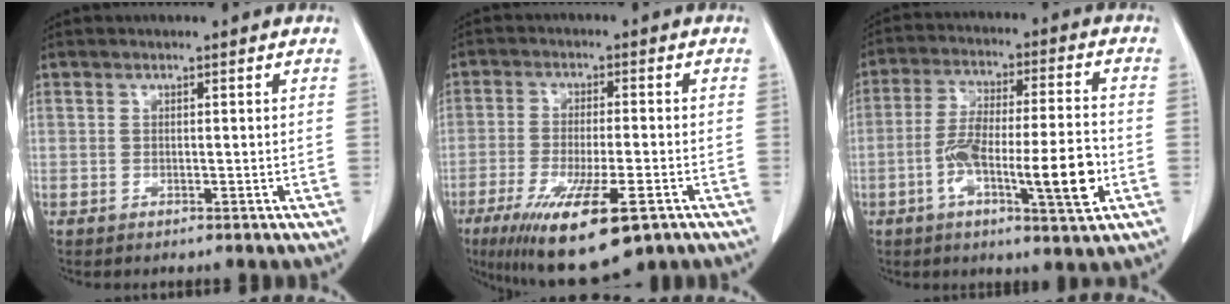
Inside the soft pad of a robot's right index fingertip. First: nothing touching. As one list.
[{"total": 14.5, "force": [-8.2, 3.0, 11.6], "torque": [-0.196, -0.035, -0.129]}, {"total": 13.9, "force": [-4.1, 2.0, 13.1], "torque": [-0.225, 0.005, -0.068]}]